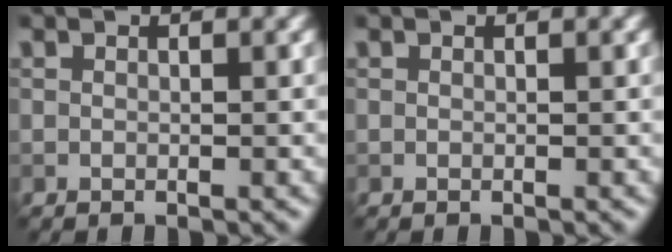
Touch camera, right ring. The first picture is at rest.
{"total": 0.0}